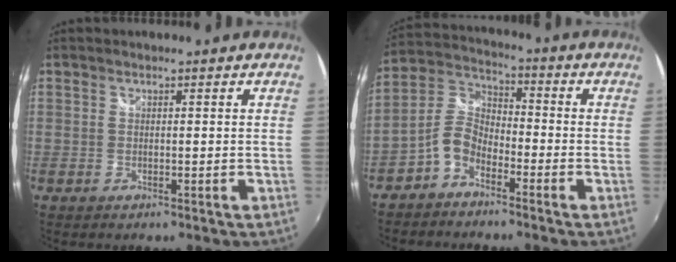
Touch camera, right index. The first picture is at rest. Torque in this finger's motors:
{"motor_torque": [0.04, -0.01, -0.19, -0.13]}